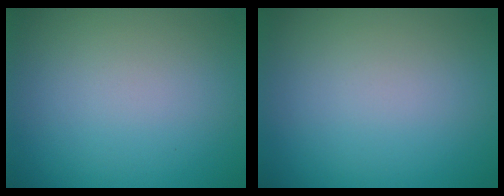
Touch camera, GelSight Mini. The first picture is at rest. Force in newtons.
{"total": 0.0}